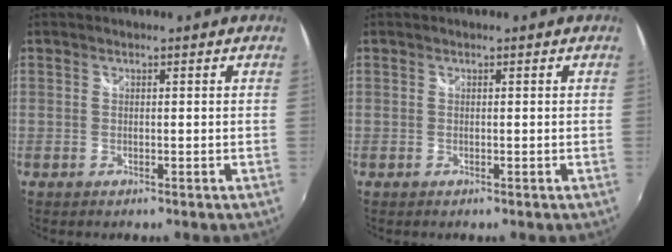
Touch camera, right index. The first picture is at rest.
{"total": 0.0}